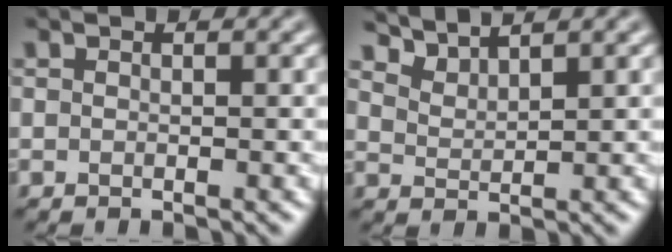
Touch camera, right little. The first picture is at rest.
{"total": 4.6, "force": [3.4, -2.3, -2.1], "torque": [0.024, 0.004, 0.056]}